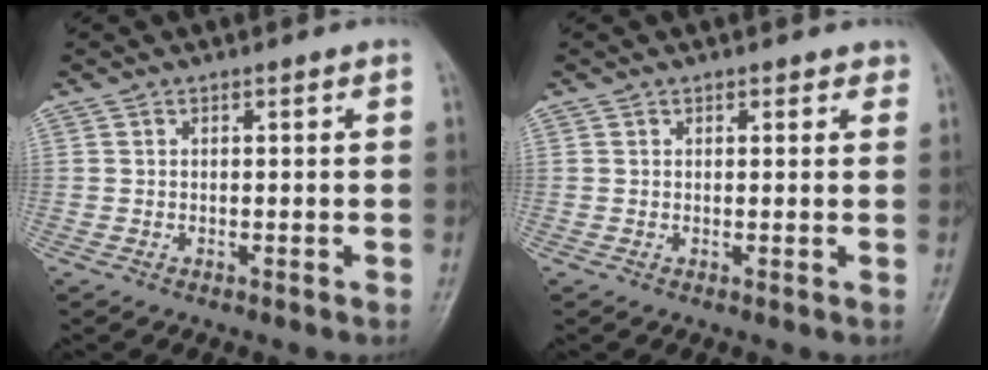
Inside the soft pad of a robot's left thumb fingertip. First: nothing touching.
{"total": 1.6, "force": [1.1, 1.0, 0.4], "torque": [0.014, -0.005, 0.009]}